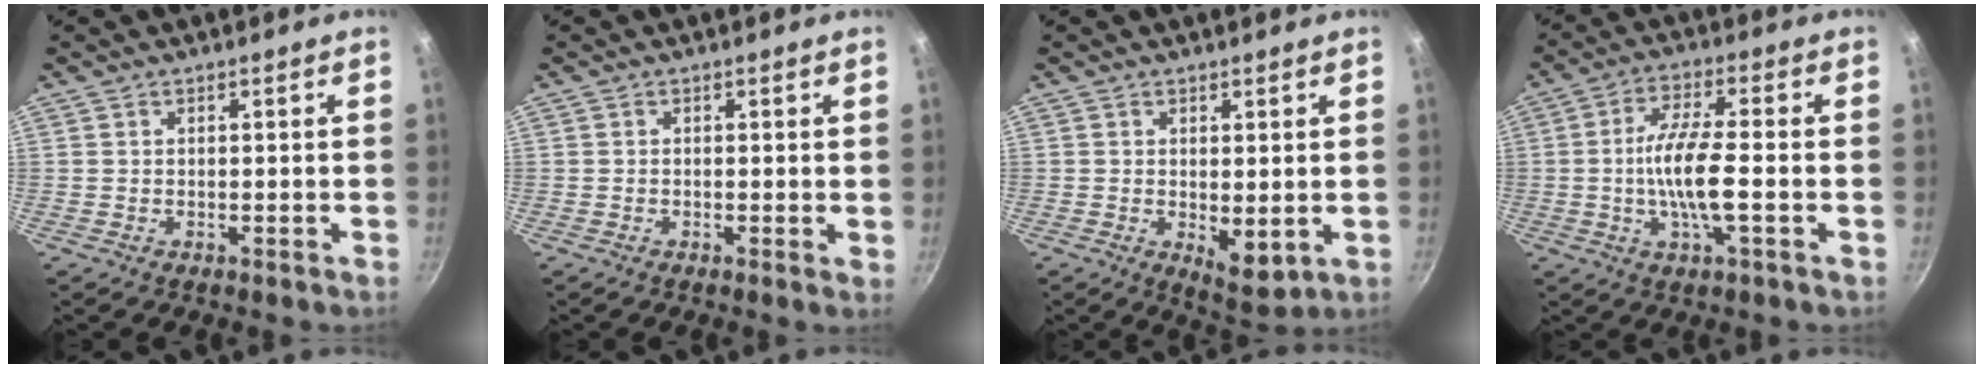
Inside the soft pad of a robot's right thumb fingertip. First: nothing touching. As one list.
[{"total": 0.8, "force": [0.0, 0.3, 0.7], "torque": [-0.009, -0.002, -0.005]}, {"total": 5.8, "force": [-0.2, 2.7, 5.1], "torque": [-0.065, -0.019, 0.005]}, {"total": 10.0, "force": [-1.6, 2.3, 9.6], "torque": [-0.187, 0.015, -0.037]}]